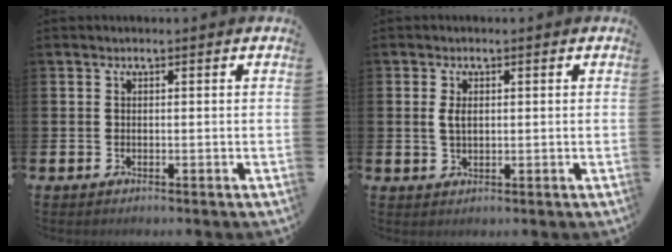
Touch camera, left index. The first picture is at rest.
{"total": 2.1, "force": [0.7, 1.2, 1.6], "torque": [-0.018, 0.000, 0.006]}